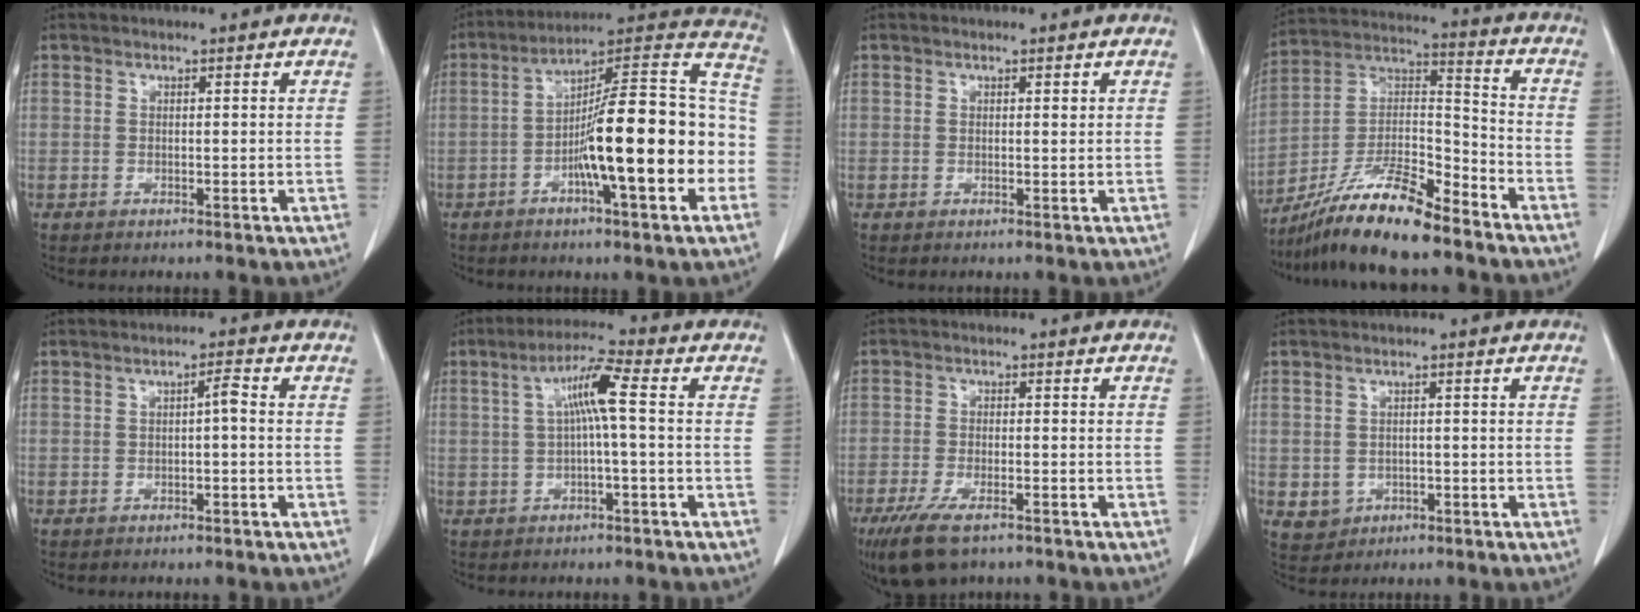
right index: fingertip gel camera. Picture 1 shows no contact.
{"total": 20.9, "force": [-4.8, 3.2, 20.1], "torque": [-0.259, 0.030, -0.073]}
{"total": 0.8, "force": [0.3, 0.4, 0.6], "torque": [-0.015, 0.005, 0.007]}
{"total": 16.7, "force": [-13.0, 2.8, 10.1], "torque": [-0.200, 0.003, -0.234]}
{"total": 2.2, "force": [-0.1, 0.6, 2.1], "torque": [-0.039, 0.010, 0.001]}
{"total": 6.7, "force": [0.7, 0.6, 6.7], "torque": [-0.127, 0.023, 0.014]}
{"total": 9.2, "force": [-6.1, 3.3, 6.1], "torque": [-0.118, -0.018, -0.104]}
{"total": 5.2, "force": [-1.5, 4.8, 1.5], "torque": [-0.034, 0.005, -0.007]}